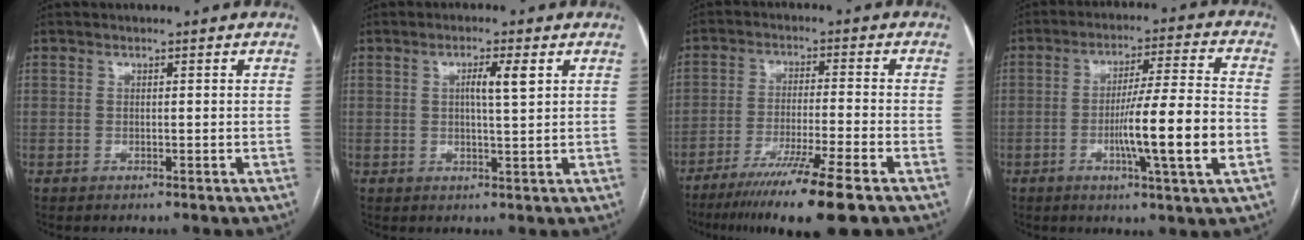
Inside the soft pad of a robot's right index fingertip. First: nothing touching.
{"total": 3.7, "force": [1.1, 0.1, 3.5], "torque": [-0.061, 0.001, 0.017]}
{"total": 12.7, "force": [-8.9, -1.1, 9.0], "torque": [-0.153, -0.039, -0.145]}
{"total": 13.3, "force": [-3.2, -0.5, 12.9], "torque": [-0.216, -0.006, -0.056]}